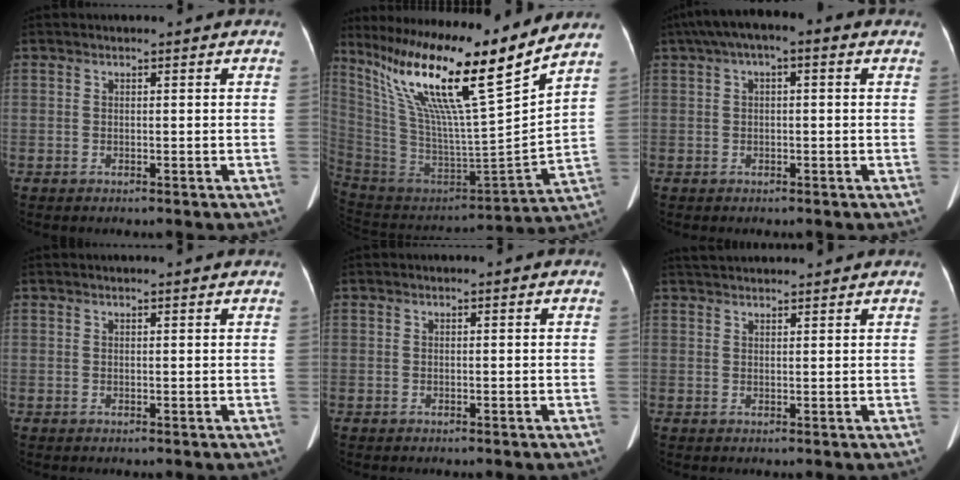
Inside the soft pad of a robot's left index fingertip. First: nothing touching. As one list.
[{"total": 23.5, "force": [16.8, -0.3, 16.4], "torque": [-0.297, -0.011, 0.299]}, {"total": 6.6, "force": [3.2, 2.3, 5.3], "torque": [-0.095, 0.041, 0.044]}, {"total": 3.5, "force": [3.3, 0.1, 1.4], "torque": [-0.017, 0.019, 0.037]}, {"total": 0.0}, {"total": 8.5, "force": [7.9, 1.0, 3.0], "torque": [-0.048, 0.040, 0.114]}]